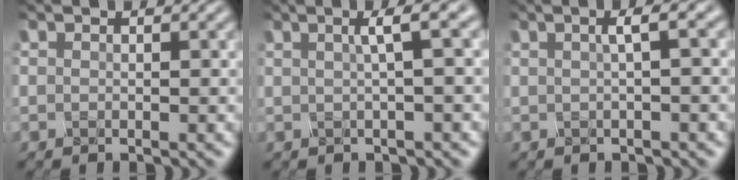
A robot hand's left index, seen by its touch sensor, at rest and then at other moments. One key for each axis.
{"total": 2.5, "fx": 0.5, "fy": -0.1, "fz": 2.5, "tx": -0.035, "ty": 0.014, "tz": 0.022}
{"total": 2.0, "fx": 0.1, "fy": 0.2, "fz": 2.0, "tx": -0.026, "ty": 0.011, "tz": 0.014}